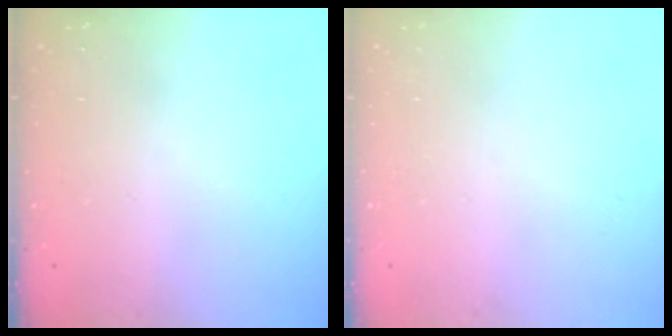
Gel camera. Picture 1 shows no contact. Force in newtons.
{"total": 0.0}